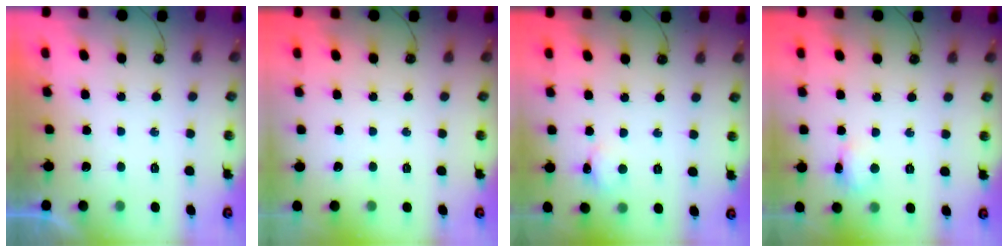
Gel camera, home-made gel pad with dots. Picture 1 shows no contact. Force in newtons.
{"total": 0.0}
{"total": 2.2, "press": 2.2, "slide": 0.3}
{"total": 2.8, "press": 2.8, "slide": 0.5}